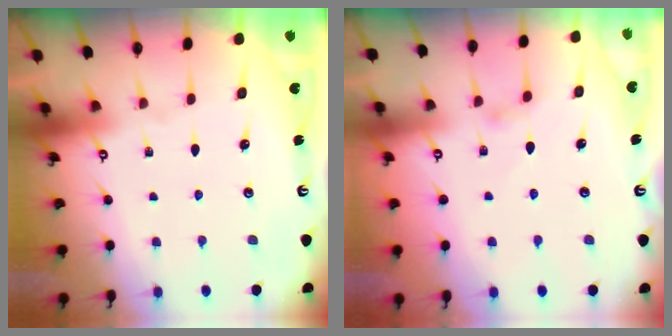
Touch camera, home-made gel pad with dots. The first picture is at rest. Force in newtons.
{"total": 1.3, "press": 1.3, "slide": 0.3}